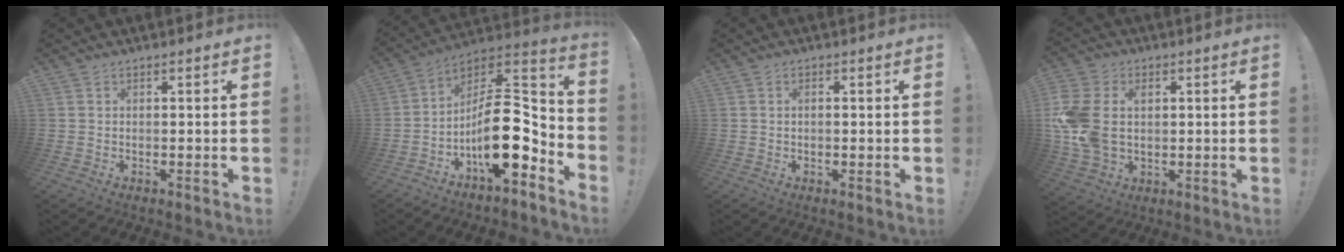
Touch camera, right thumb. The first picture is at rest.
{"total": 19.4, "force": [-4.8, 8.6, 16.8], "torque": [-0.281, 0.021, -0.074]}
{"total": 1.1, "force": [0.1, 0.7, 0.9], "torque": [-0.012, 0.001, -0.001]}
{"total": 14.1, "force": [2.1, 10.6, 9.0], "torque": [-0.188, -0.014, 0.039]}